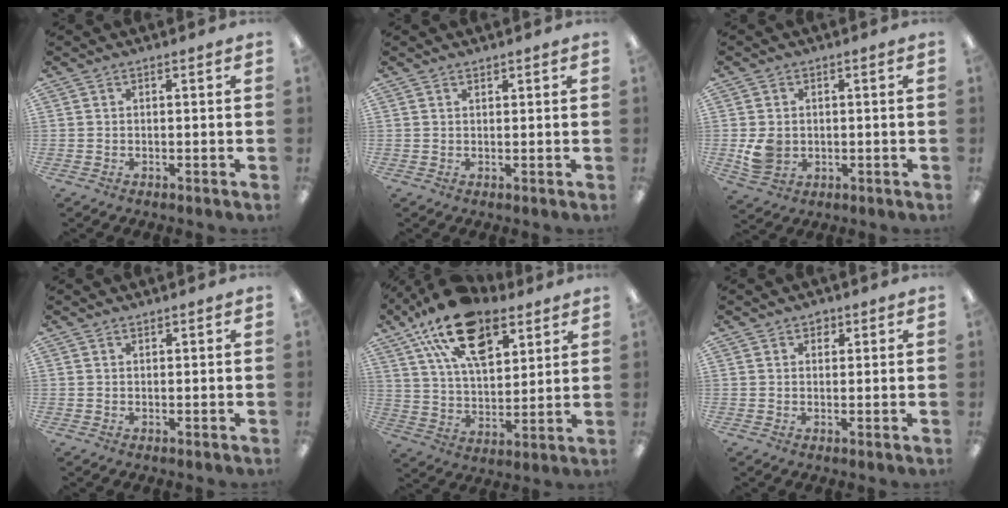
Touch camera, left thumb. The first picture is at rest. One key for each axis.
{"total": 0.9, "fx": 0.8, "fy": 0.3, "fz": 0.2, "tx": -0.004, "ty": 0.000, "tz": 0.016}
{"total": 5.5, "fx": -0.1, "fy": 4.7, "fz": 2.9, "tx": -0.050, "ty": 0.000, "tz": -0.002}
{"total": 0.6, "fx": 0.6, "fy": 0.2, "fz": 0.1, "tx": -0.003, "ty": 0.000, "tz": 0.011}
{"total": 20.2, "fx": 11.9, "fy": 10.6, "fz": 12.3, "tx": -0.211, "ty": -0.046, "tz": 0.212}
{"total": 1.9, "fx": 1.3, "fy": 1.4, "fz": 0.5, "tx": 0.005, "ty": -0.005, "tz": 0.020}